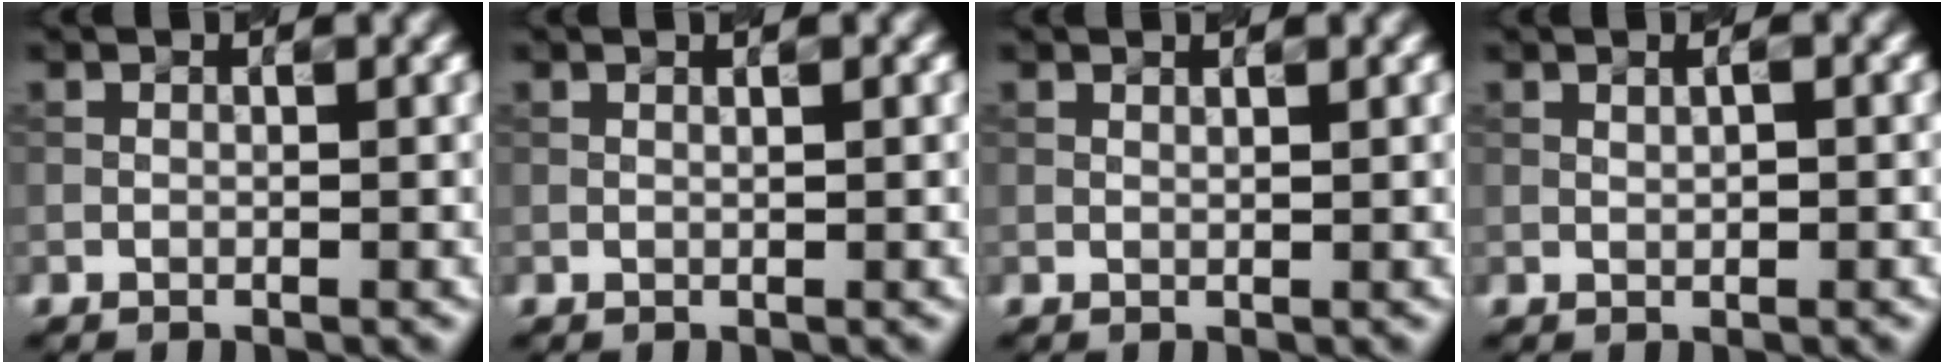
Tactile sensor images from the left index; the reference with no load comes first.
{"total": 0.5, "force": [0.3, 0.0, 0.4], "torque": [-0.008, 0.000, 0.002]}
{"total": 0.6, "force": [0.5, 0.0, 0.4], "torque": [-0.007, 0.000, 0.008]}
{"total": 0.8, "force": [0.3, 0.2, 0.7], "torque": [-0.013, -0.002, 0.006]}